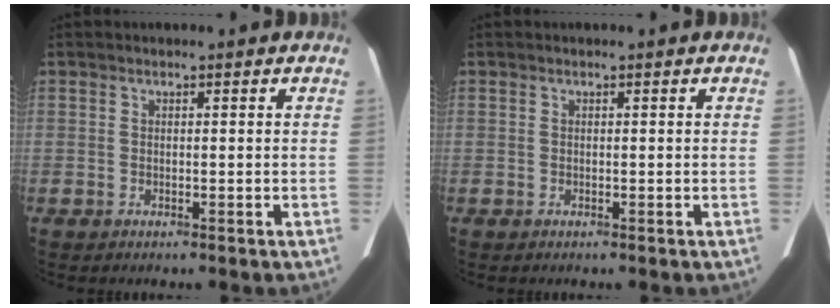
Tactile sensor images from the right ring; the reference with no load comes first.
{"total": 0.0}